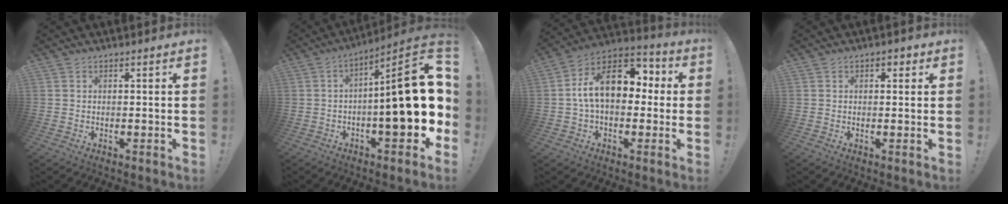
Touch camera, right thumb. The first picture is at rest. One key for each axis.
{"total": 22.1, "fx": -1.0, "fy": 6.5, "fz": 21.1, "tx": -0.284, "ty": 0.006, "tz": -0.013}
{"total": 16.8, "fx": 2.3, "fy": 10.3, "fz": 13.1, "tx": -0.215, "ty": 0.013, "tz": 0.042}
{"total": 1.5, "fx": 0.2, "fy": 1.1, "fz": 0.9, "tx": -0.009, "ty": 0.002, "tz": 0.001}